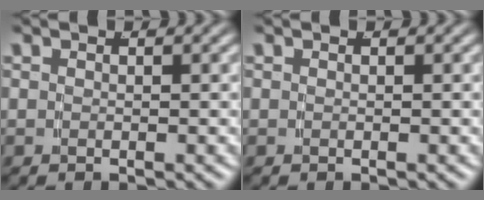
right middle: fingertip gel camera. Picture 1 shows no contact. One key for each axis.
{"total": 0.0}